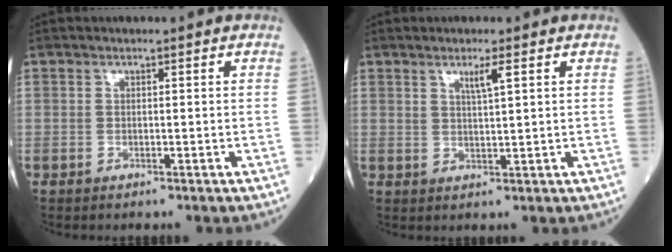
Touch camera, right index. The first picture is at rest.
{"total": 2.8, "force": [1.5, 0.0, 2.4], "torque": [-0.046, -0.003, 0.029]}